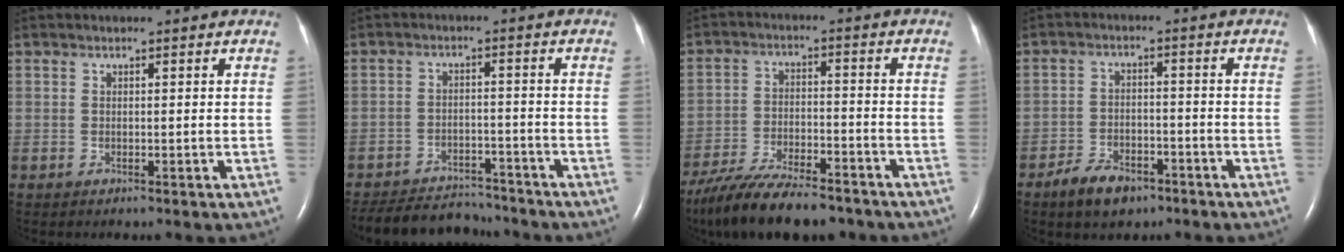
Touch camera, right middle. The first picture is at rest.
{"total": 10.9, "force": [-10.4, 2.6, 2.0], "torque": [-0.034, -0.002, -0.155]}
{"total": 15.2, "force": [-12.6, 3.7, 7.7], "torque": [-0.147, -0.015, -0.208]}
{"total": 6.1, "force": [-4.2, 3.1, 3.1], "torque": [-0.064, 0.001, -0.068]}